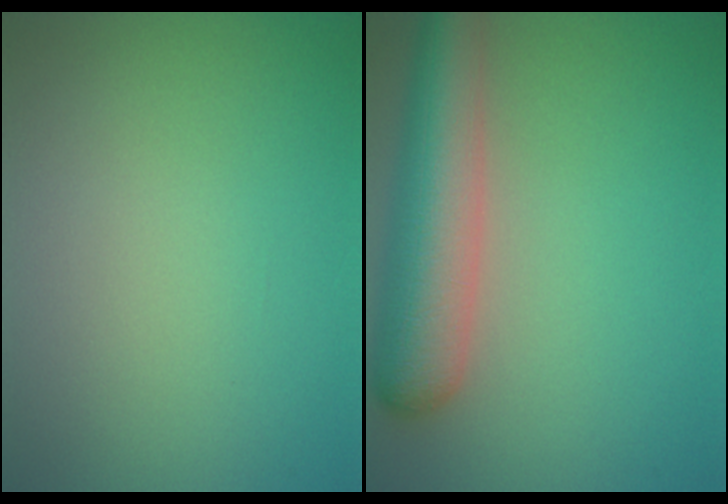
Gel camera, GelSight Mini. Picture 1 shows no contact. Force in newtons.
{"total": 7.5, "press": 7.5, "slide": 0.6}